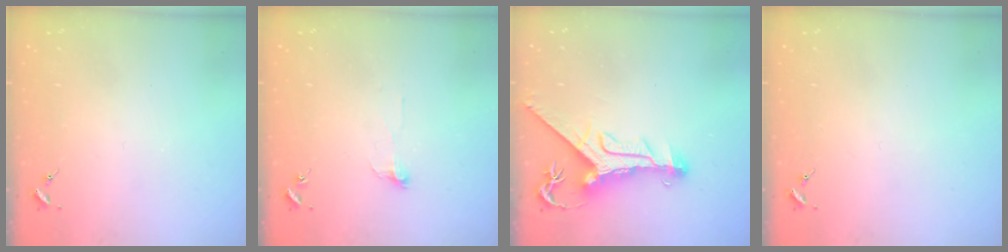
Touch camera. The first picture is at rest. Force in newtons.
{"total": 3.6, "press": 3.6, "slide": 0.3}
{"total": 11.8, "press": 11.7, "slide": 1.1}
{"total": 0.0}